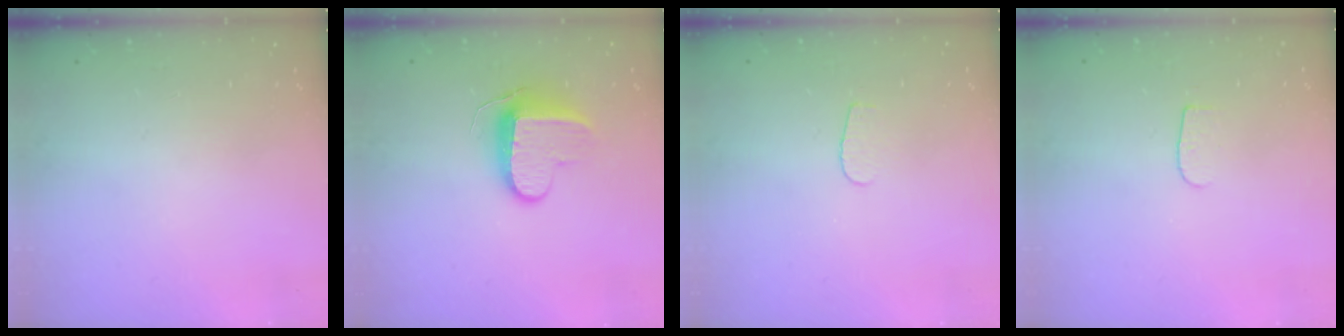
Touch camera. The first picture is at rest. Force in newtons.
{"total": 9.6, "press": 9.6, "slide": 0.9}
{"total": 3.3, "press": 3.3, "slide": 0.4}
{"total": 4.2, "press": 4.2, "slide": 0.4}